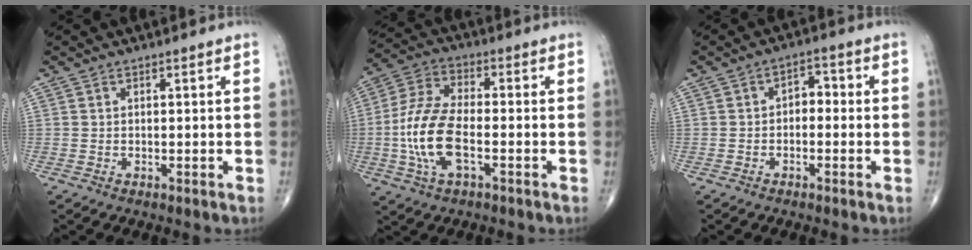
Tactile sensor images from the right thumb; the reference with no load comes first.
{"total": 12.6, "force": [-2.9, 5.7, 10.9], "torque": [-0.232, 0.022, -0.058]}
{"total": 3.4, "force": [-0.5, 2.3, 2.5], "torque": [-0.021, 0.019, -0.018]}